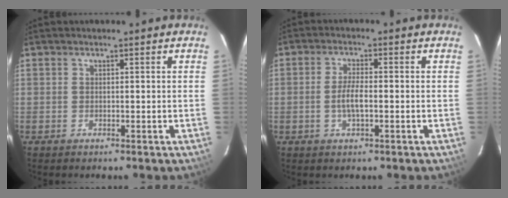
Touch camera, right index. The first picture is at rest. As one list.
[{"total": 3.8, "force": [-0.9, 0.7, 3.6], "torque": [-0.075, 0.000, -0.018]}]